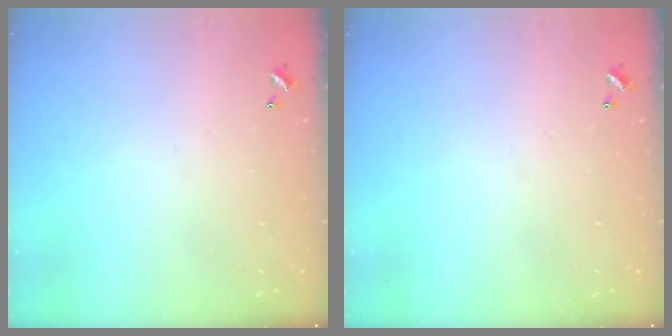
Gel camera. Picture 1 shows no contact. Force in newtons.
{"total": 0.0}